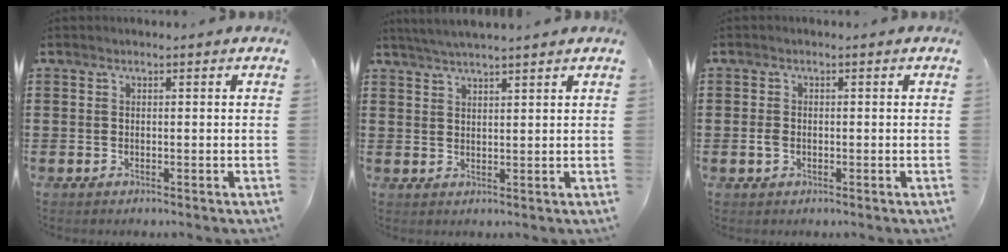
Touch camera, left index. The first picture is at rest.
{"total": 2.8, "force": [2.6, -0.5, 0.8], "torque": [-0.022, -0.003, 0.049]}
{"total": 1.5, "force": [-0.3, 1.0, 1.1], "torque": [-0.030, 0.001, -0.009]}